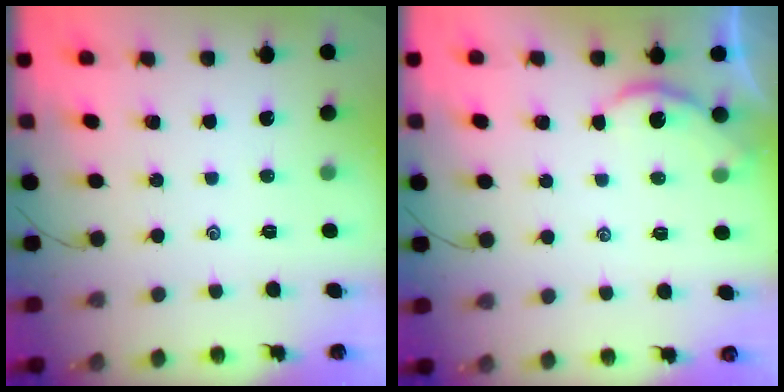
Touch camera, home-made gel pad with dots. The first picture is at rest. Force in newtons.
{"total": 2.9, "press": 2.9, "slide": 0.2}